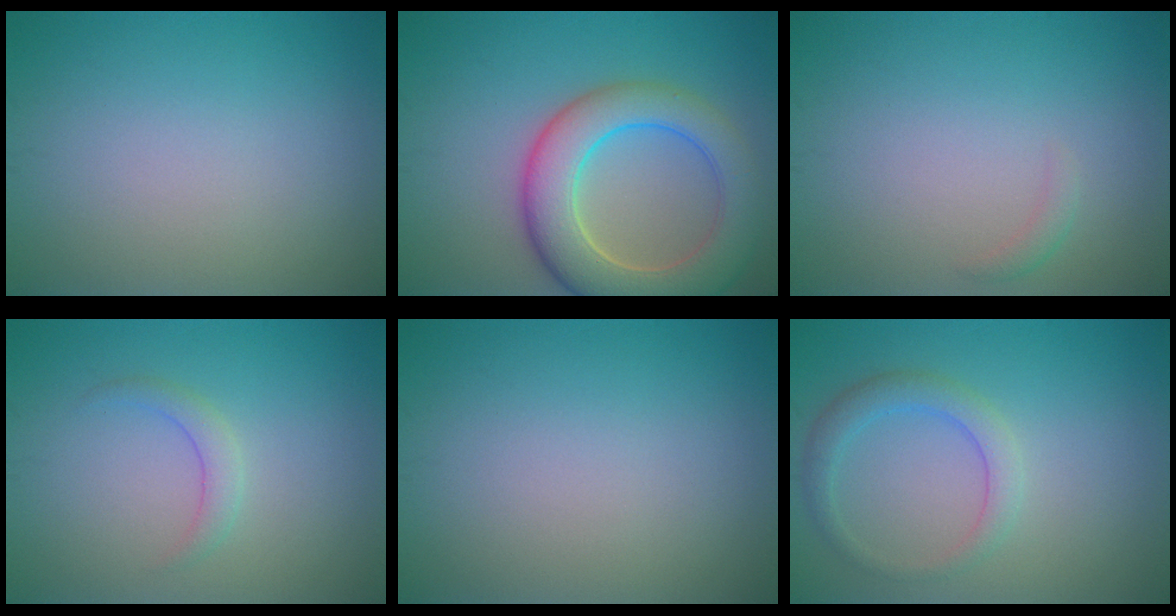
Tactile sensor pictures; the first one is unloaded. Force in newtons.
{"total": 8.3, "press": 8.3, "slide": 0.7}
{"total": 0.8, "press": 0.8, "slide": 0.0}
{"total": 1.5, "press": 1.5, "slide": 0.0}
{"total": 0.0}
{"total": 2.6, "press": 2.6, "slide": 0.2}